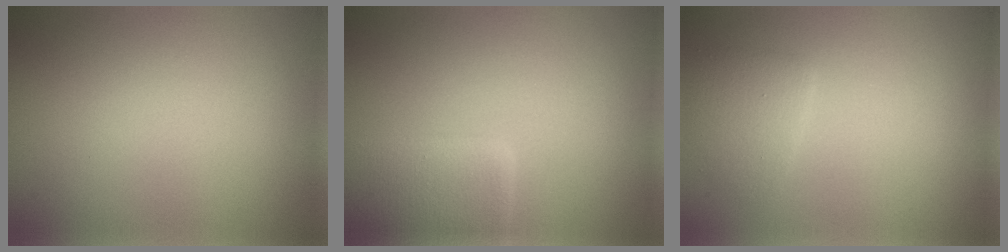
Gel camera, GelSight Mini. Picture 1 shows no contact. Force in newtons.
{"total": 5.7, "press": 5.7, "slide": 0.5}
{"total": 1.8, "press": 1.8, "slide": 0.1}